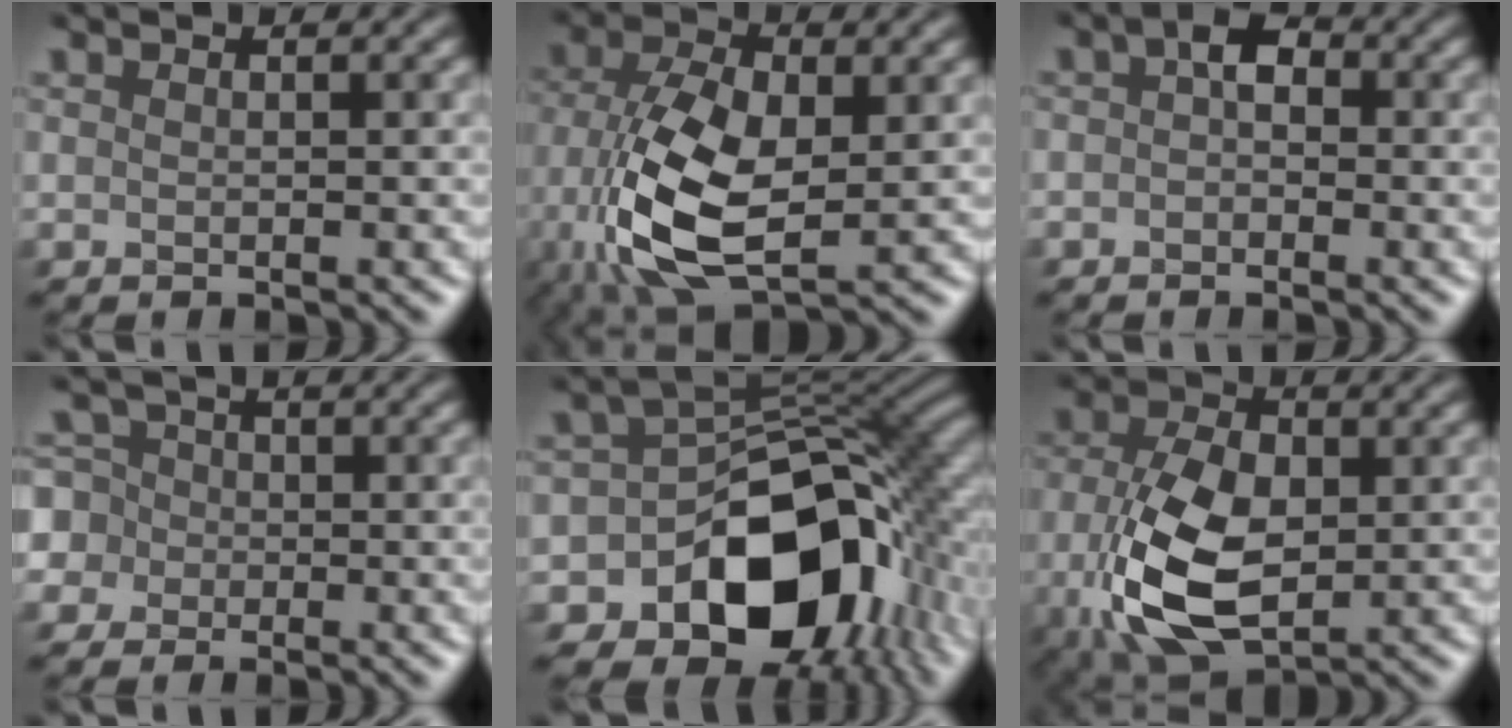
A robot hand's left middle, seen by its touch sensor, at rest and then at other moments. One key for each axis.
{"total": 10.5, "fx": -1.9, "fy": 5.9, "fz": 8.5, "tx": -0.197, "ty": -0.018, "tz": -0.034}
{"total": 1.5, "fx": -0.3, "fy": 0.9, "fz": 1.1, "tx": -0.021, "ty": 0.005, "tz": -0.015}
{"total": 6.2, "fx": -1.7, "fy": 5.8, "fz": 1.2, "tx": -0.033, "ty": 0.015, "tz": -0.066}
{"total": 14.0, "fx": -5.9, "fy": 9.1, "fz": 8.7, "tx": -0.122, "ty": -0.016, "tz": -0.099}
{"total": 9.3, "fx": -1.8, "fy": 5.4, "fz": 7.3, "tx": -0.169, "ty": -0.012, "tz": -0.036}